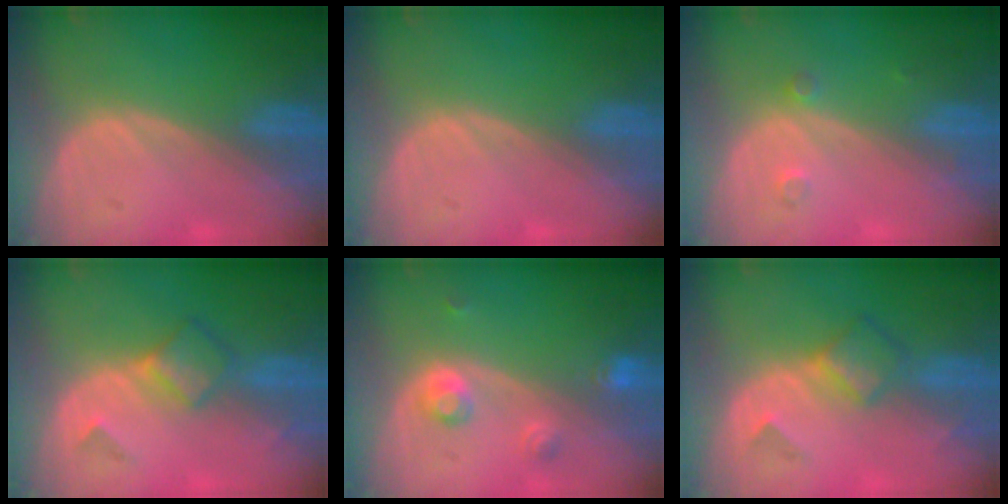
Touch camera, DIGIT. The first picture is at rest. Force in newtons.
{"total": 0.0}
{"total": 1.9, "press": 1.6, "slide": 1.0}
{"total": 5.1, "press": 4.4, "slide": 2.6}
{"total": 3.6, "press": 3.3, "slide": 1.5}
{"total": 5.0, "press": 4.4, "slide": 2.4}